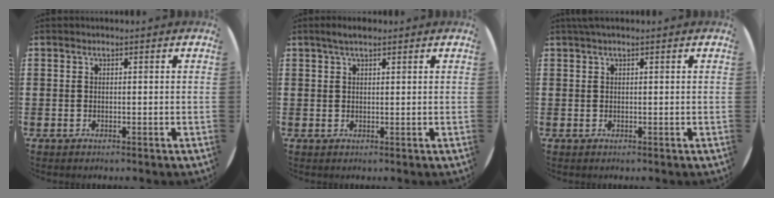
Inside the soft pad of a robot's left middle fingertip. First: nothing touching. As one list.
[{"total": 2.0, "force": [1.5, 0.6, 1.2], "torque": [-0.018, 0.003, 0.025]}, {"total": 0.6, "force": [0.4, 0.0, 0.5], "torque": [-0.010, 0.002, 0.008]}]